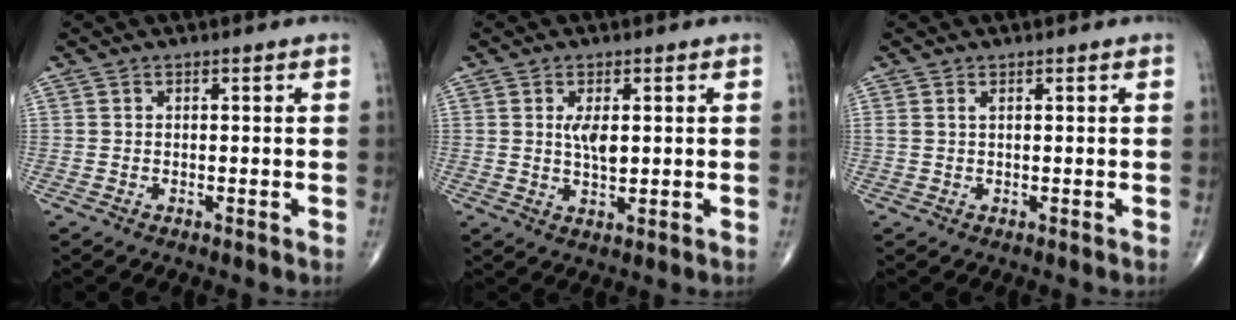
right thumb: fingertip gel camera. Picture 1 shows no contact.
{"total": 4.1, "force": [0.8, 1.9, 3.6], "torque": [-0.063, -0.010, 0.017]}
{"total": 0.7, "force": [0.4, 0.2, 0.6], "torque": [-0.016, 0.006, 0.010]}